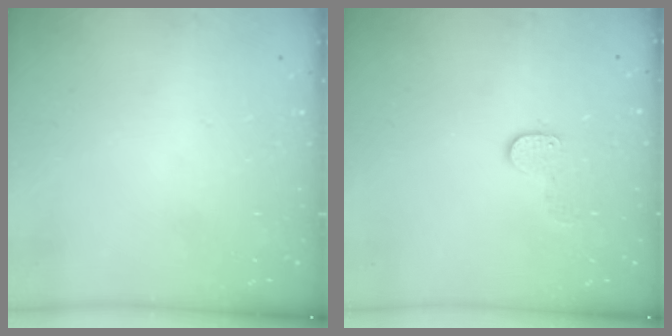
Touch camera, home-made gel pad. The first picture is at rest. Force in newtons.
{"total": 5.6, "press": 5.6, "slide": 0.4}